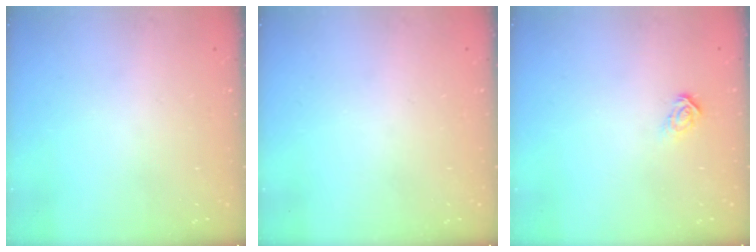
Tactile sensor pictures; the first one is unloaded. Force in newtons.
{"total": 0.0}
{"total": 5.0, "press": 5.0, "slide": 0.2}